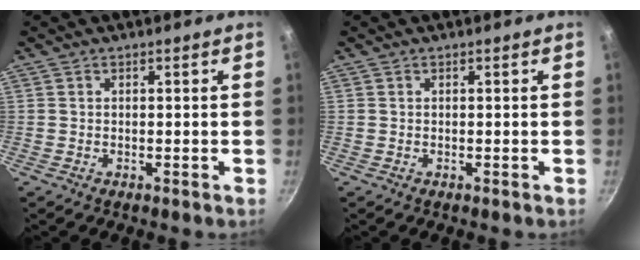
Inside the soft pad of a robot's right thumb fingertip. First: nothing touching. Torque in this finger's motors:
{"motor_torque": [0.00, 0.00, 0.00, 0.00, 0.00]}